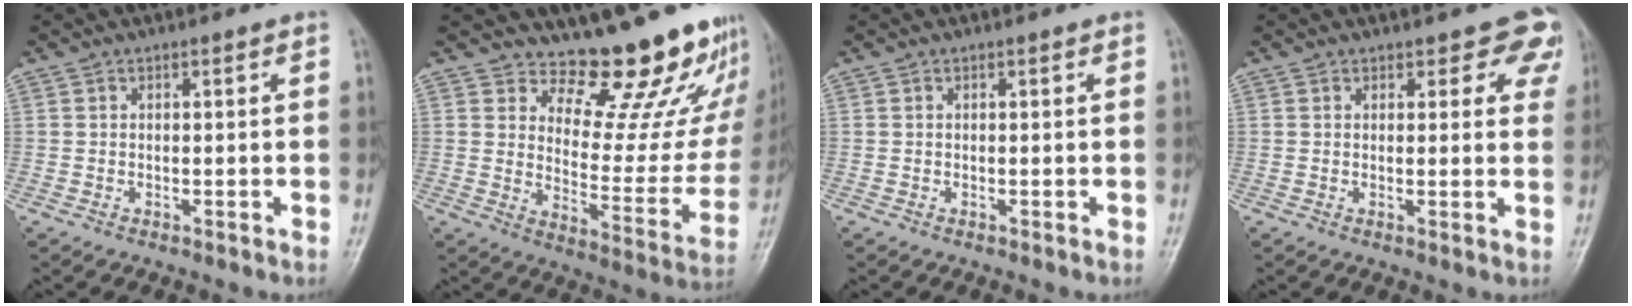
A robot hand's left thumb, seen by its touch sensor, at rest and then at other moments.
{"total": 18.4, "force": [16.2, 6.0, 6.2], "torque": [-0.021, -0.158, 0.204]}
{"total": 0.0}
{"total": 5.9, "force": [4.2, 3.1, 2.7], "torque": [0.015, -0.018, 0.036]}